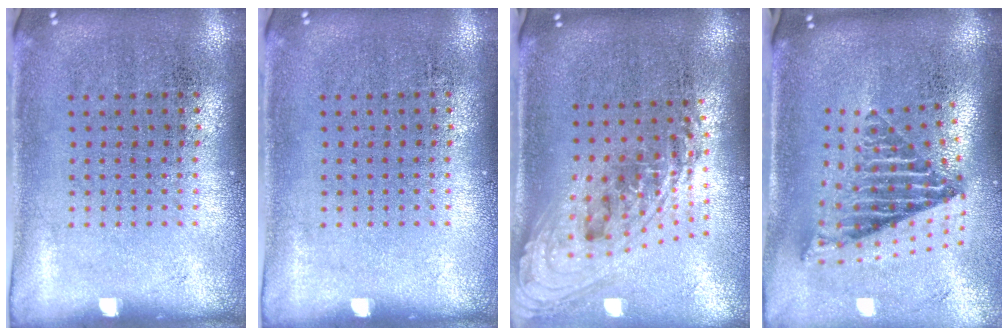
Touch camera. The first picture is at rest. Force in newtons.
{"total": 0.0}
{"total": 2.4, "press": 1.7, "slide": 1.7}
{"total": 2.6, "press": 1.6, "slide": 2.0}